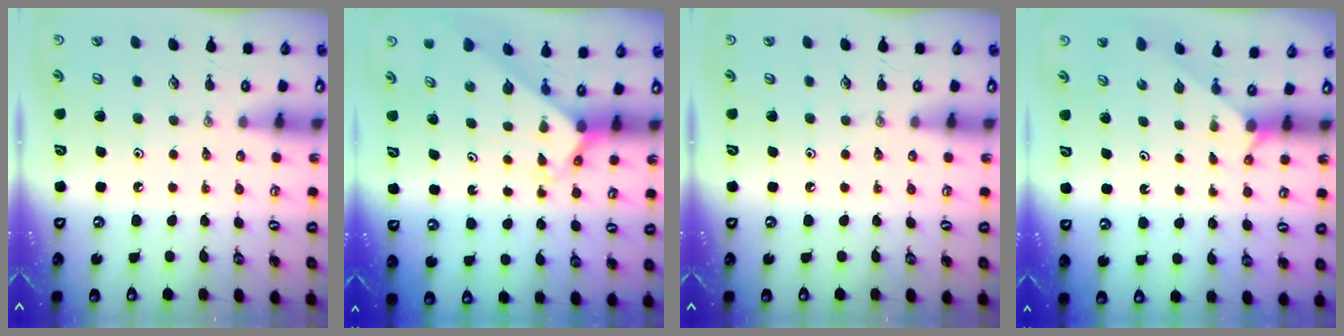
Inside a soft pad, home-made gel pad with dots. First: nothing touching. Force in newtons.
{"total": 2.7, "press": 2.7, "slide": 0.2}
{"total": 0.0}
{"total": 2.2, "press": 2.2, "slide": 0.2}